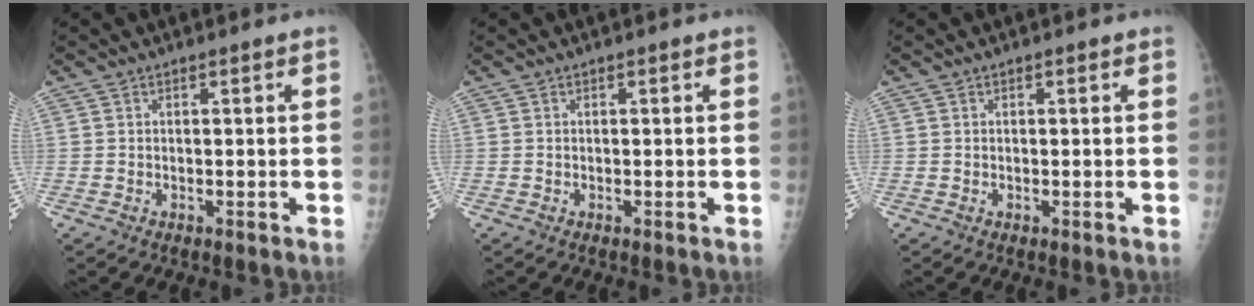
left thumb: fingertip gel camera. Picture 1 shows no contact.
{"total": 0.0}
{"total": 0.0}